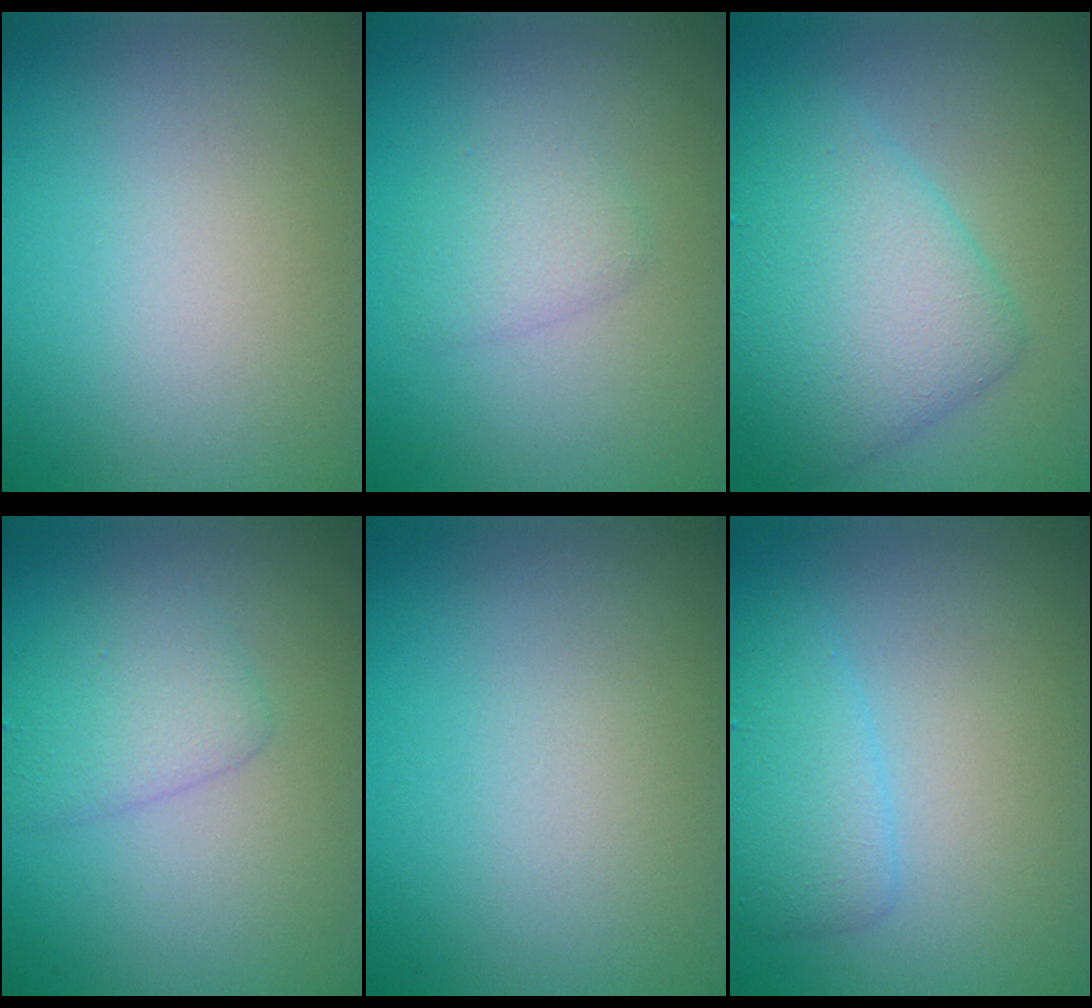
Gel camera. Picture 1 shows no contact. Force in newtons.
{"total": 1.8, "press": 1.8, "slide": 0.1}
{"total": 6.3, "press": 6.3, "slide": 0.1}
{"total": 2.6, "press": 2.6, "slide": 0.1}
{"total": 0.0}
{"total": 2.6, "press": 2.6, "slide": 0.1}